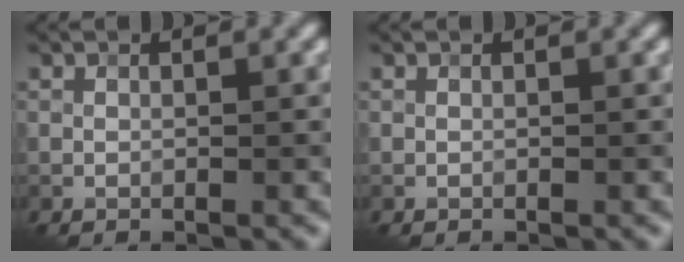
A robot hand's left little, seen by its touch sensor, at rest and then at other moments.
{"total": 0.0}